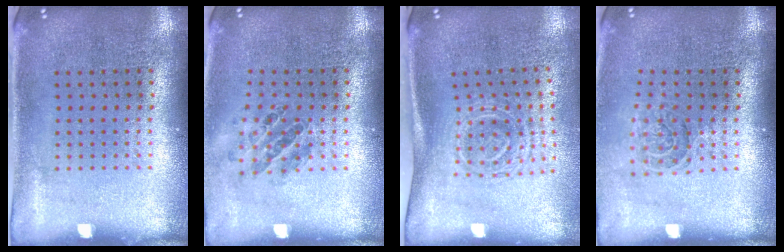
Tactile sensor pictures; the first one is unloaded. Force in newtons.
{"total": 0.8, "press": 0.8, "slide": 0.2}
{"total": 1.7, "press": 1.3, "slide": 1.2}
{"total": 1.4, "press": 1.2, "slide": 0.8}